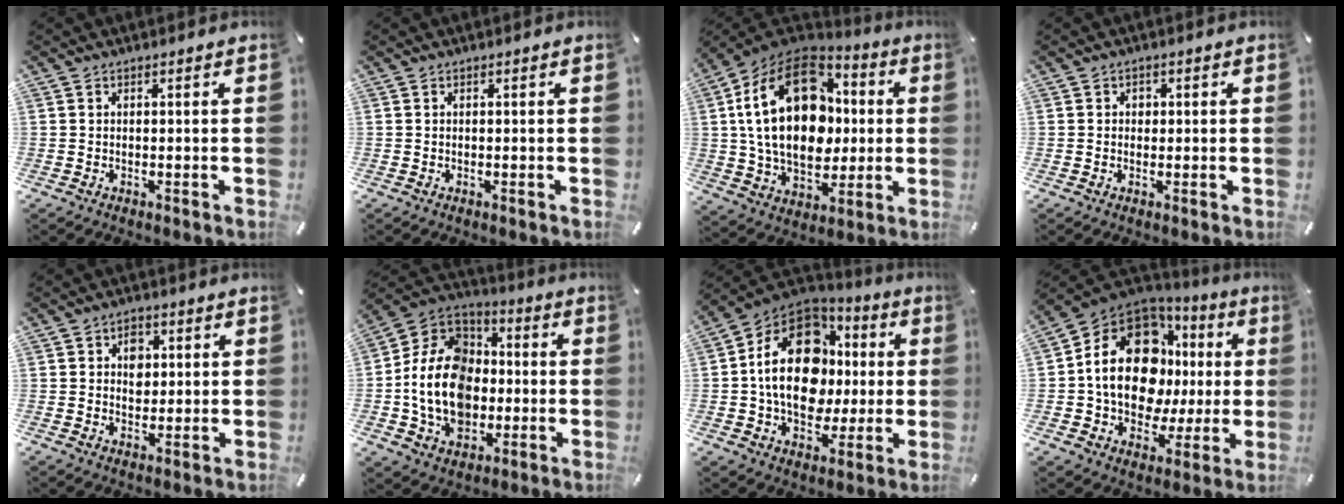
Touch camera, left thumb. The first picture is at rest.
{"total": 0.0}
{"total": 25.8, "force": [3.5, 18.0, 18.1], "torque": [-0.346, 0.005, 0.063]}
{"total": 1.4, "force": [0.1, 1.3, 0.5], "torque": [-0.005, 0.003, -0.003]}
{"total": 5.0, "force": [1.0, 3.9, 2.9], "torque": [-0.022, -0.007, 0.009]}
{"total": 18.7, "force": [-3.5, 14.8, 10.9], "torque": [-0.254, 0.023, -0.064]}
{"total": 21.0, "force": [1.1, 15.8, 13.7], "torque": [-0.252, 0.004, 0.019]}
{"total": 20.1, "force": [3.6, 14.1, 13.9], "torque": [-0.258, -0.026, 0.059]}